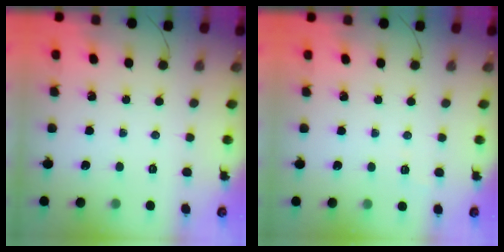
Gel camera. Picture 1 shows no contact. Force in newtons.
{"total": 1.3, "press": 0.0, "slide": 1.3}